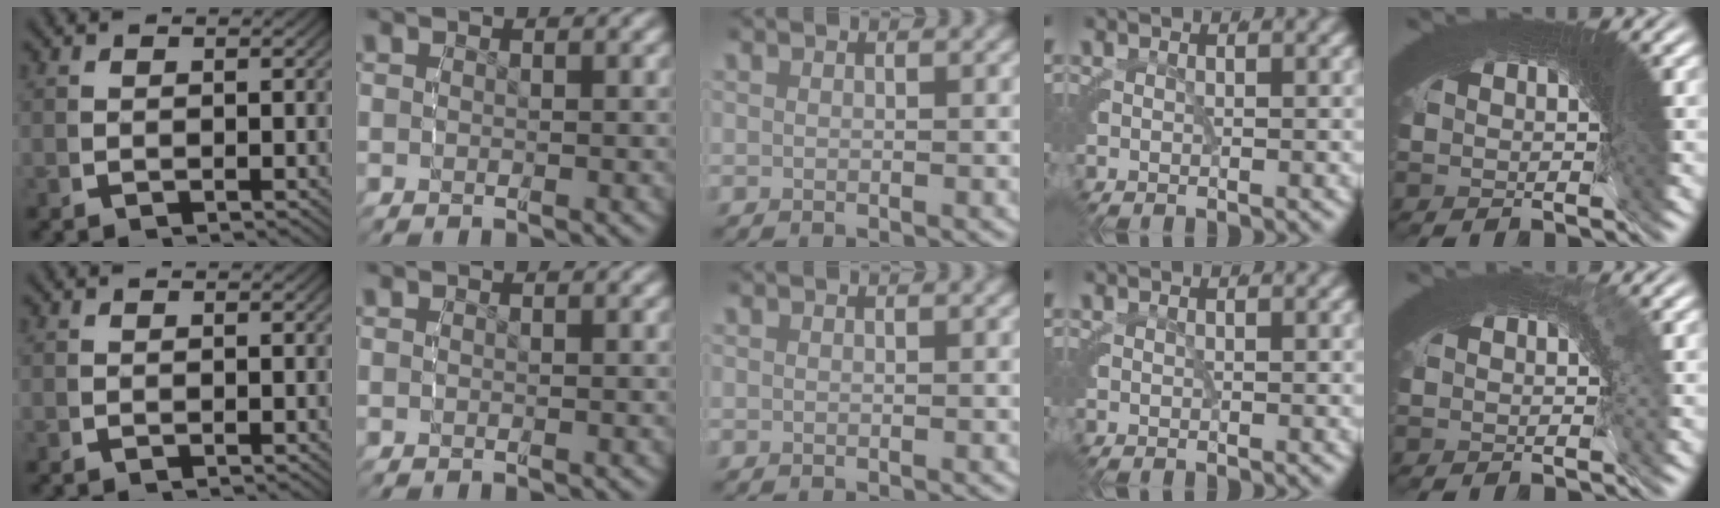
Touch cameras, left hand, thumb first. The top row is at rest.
{"little": {"total": 6.5, "force": [-0.9, -2.0, -6.2], "torque": [0.065, -0.014, -0.006]}}